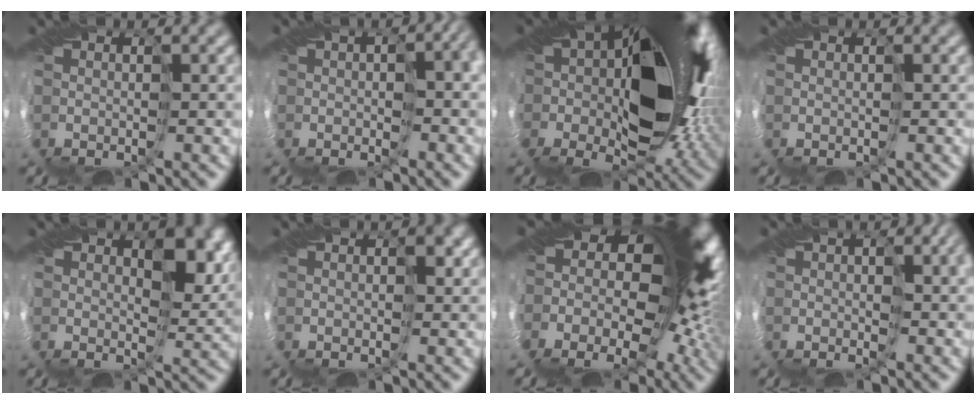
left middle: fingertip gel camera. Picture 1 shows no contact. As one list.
[{"total": 2.2, "force": [-1.1, 1.0, 1.7], "torque": [-0.021, -0.003, -0.016]}, {"total": 17.5, "force": [1.2, 10.8, 13.8], "torque": [-0.201, -0.001, 0.016]}, {"total": 0.0}, {"total": 5.3, "force": [2.0, 3.0, 3.9], "torque": [-0.058, -0.006, 0.030]}, {"total": 1.8, "force": [0.5, 1.1, 1.4], "torque": [-0.016, 0.003, 0.005]}, {"total": 17.3, "force": [2.4, 10.2, 13.7], "torque": [-0.198, 0.019, 0.020]}, {"total": 2.0, "force": [-0.3, 1.0, 1.7], "torque": [-0.025, -0.001, -0.006]}]